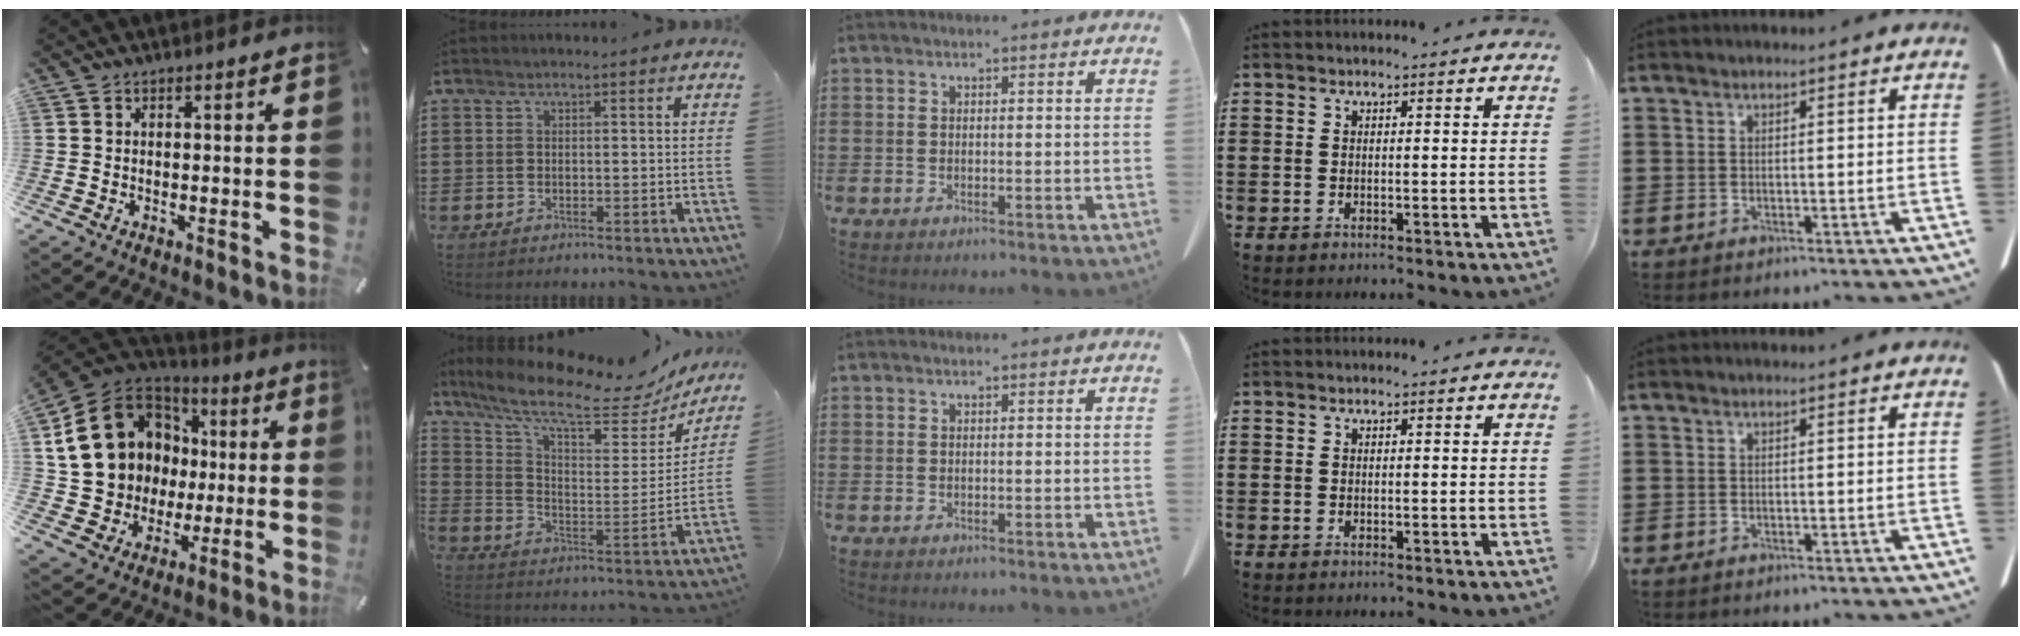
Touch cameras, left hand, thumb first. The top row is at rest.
{"thumb": {"total": 18.1, "force": [4.1, 16.1, 7.0], "torque": [-0.146, -0.026, 0.106]}, "index": {"total": 11.2, "force": [8.8, 2.4, 6.5], "torque": [-0.144, -0.059, 0.143]}}